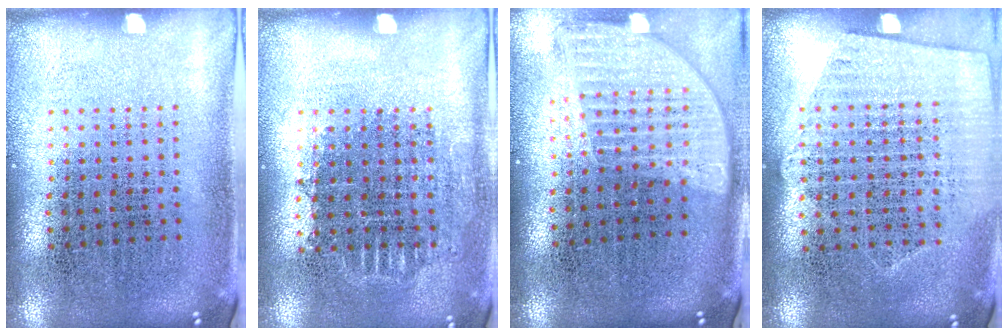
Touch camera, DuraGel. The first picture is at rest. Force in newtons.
{"total": 0.7, "press": 0.7, "slide": 0.2}
{"total": 1.5, "press": 1.3, "slide": 0.7}
{"total": 1.3, "press": 1.2, "slide": 0.5}